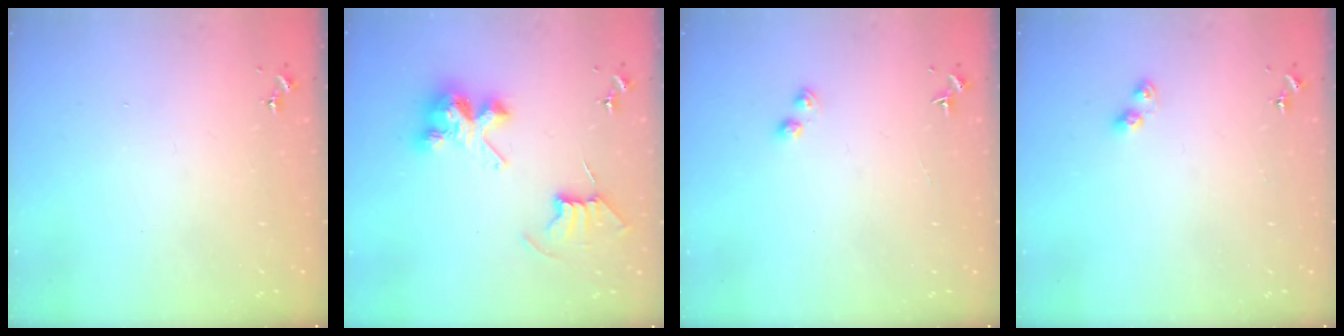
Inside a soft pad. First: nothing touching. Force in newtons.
{"total": 10.5, "press": 10.5, "slide": 0.5}
{"total": 2.8, "press": 2.7, "slide": 0.4}
{"total": 4.1, "press": 4.0, "slide": 0.6}